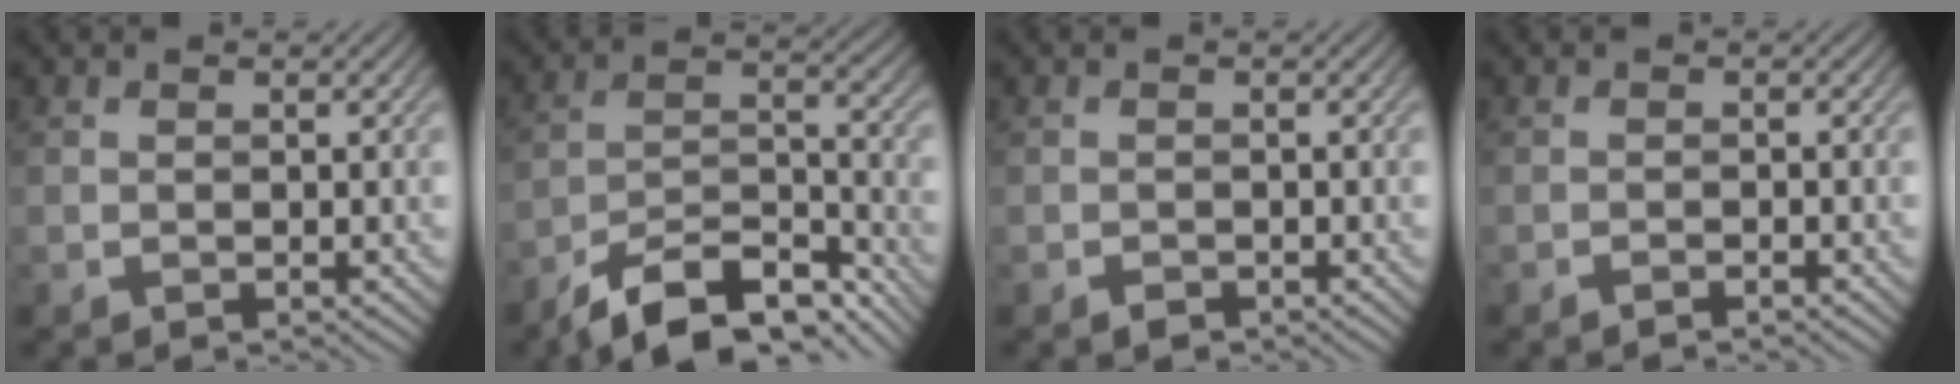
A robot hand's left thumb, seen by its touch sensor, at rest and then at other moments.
{"total": 11.7, "force": [-9.4, 3.4, 6.1], "torque": [-0.106, -0.003, -0.170]}
{"total": 1.0, "force": [-0.7, 0.5, 0.4], "torque": [-0.006, -0.001, -0.013]}
{"total": 0.9, "force": [-0.8, 0.0, 0.5], "torque": [-0.008, 0.002, -0.016]}